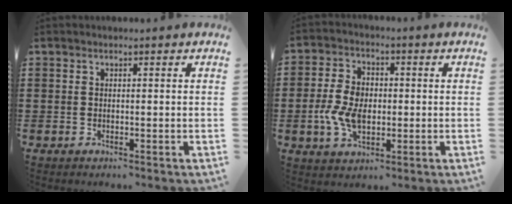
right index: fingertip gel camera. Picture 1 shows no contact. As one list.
[{"total": 7.0, "force": [-1.1, 4.7, 5.0], "torque": [-0.121, 0.005, -0.025]}]